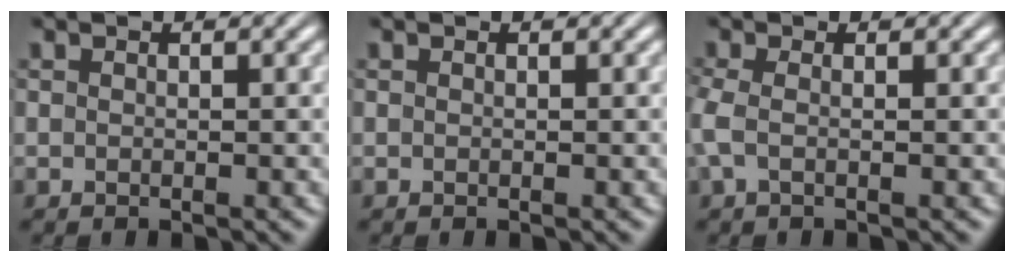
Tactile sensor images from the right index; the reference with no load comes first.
{"total": 0.0}
{"total": 2.0, "force": [-0.4, 1.1, 1.6], "torque": [-0.053, -0.011, -0.003]}